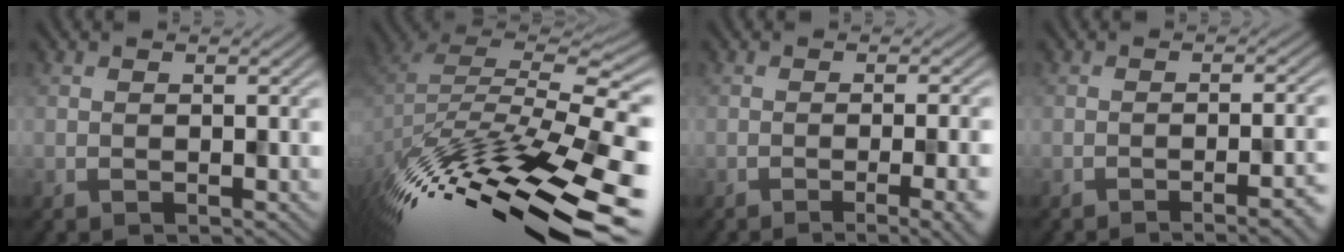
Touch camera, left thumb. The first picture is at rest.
{"total": 16.3, "force": [-10.1, 7.4, 10.5], "torque": [-0.188, -0.003, -0.142]}
{"total": 7.3, "force": [-3.0, 2.2, 6.3], "torque": [-0.064, 0.004, -0.028]}
{"total": 6.3, "force": [-3.2, 1.4, 5.2], "torque": [-0.062, 0.003, -0.036]}